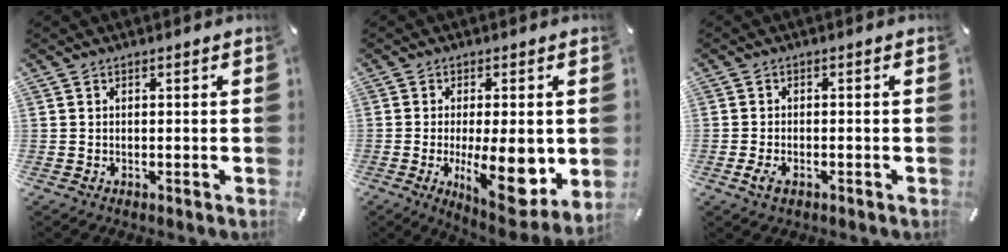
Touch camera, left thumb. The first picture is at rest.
{"total": 14.8, "force": [-2.1, 4.6, 14.0], "torque": [-0.201, -0.017, -0.022]}
{"total": 2.7, "force": [-1.2, 1.5, 1.9], "torque": [-0.047, -0.002, -0.025]}